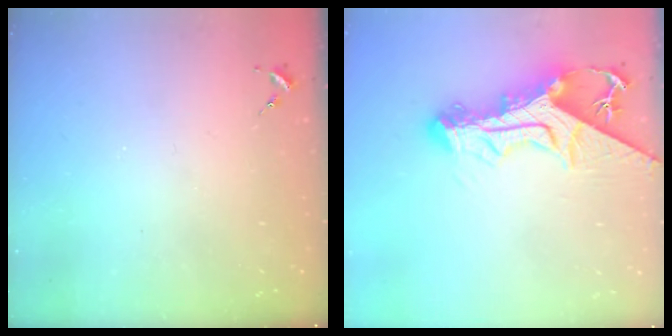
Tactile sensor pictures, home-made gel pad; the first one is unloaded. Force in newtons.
{"total": 17.2, "press": 17.1, "slide": 1.6}